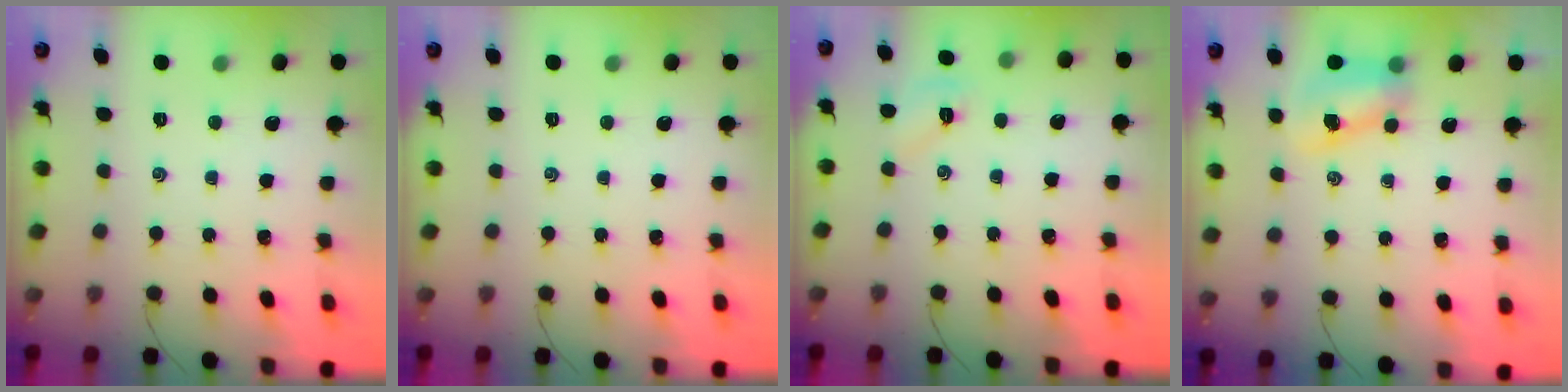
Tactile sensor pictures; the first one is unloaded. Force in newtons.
{"total": 0.0}
{"total": 7.0, "press": 6.8, "slide": 1.5}
{"total": 8.3, "press": 8.2, "slide": 1.1}